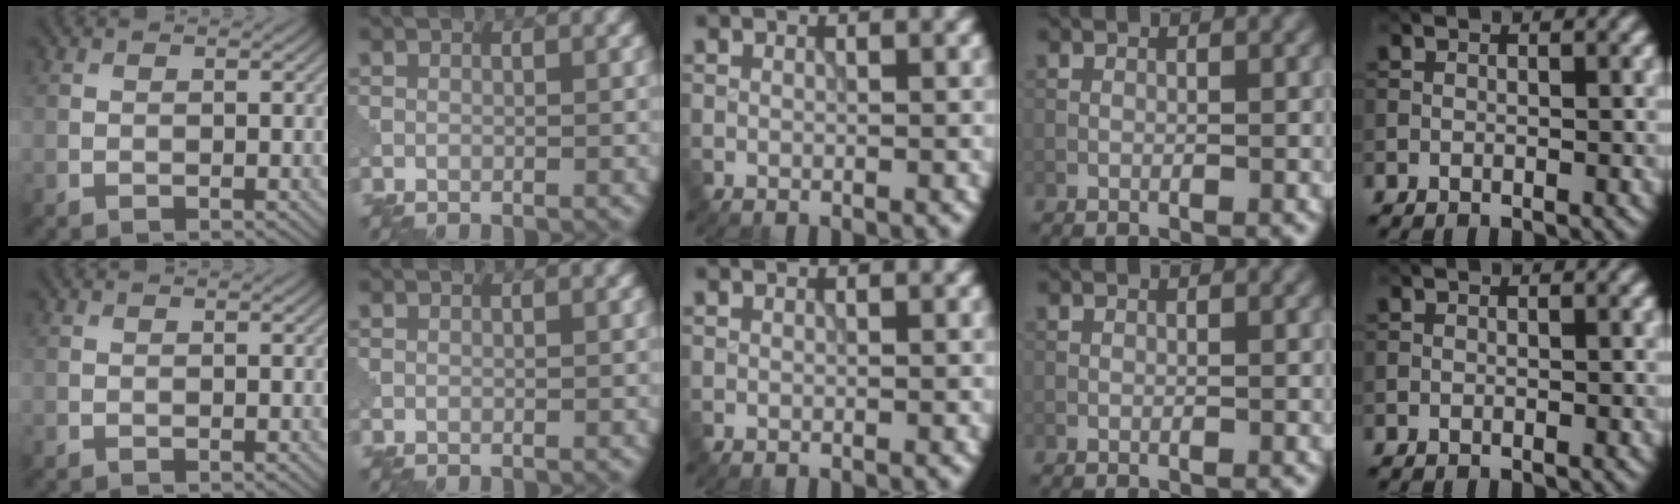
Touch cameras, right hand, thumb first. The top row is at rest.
{}